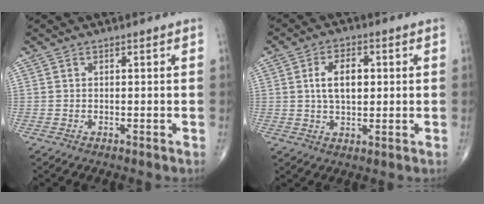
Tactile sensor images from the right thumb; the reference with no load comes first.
{"total": 7.4, "force": [1.2, 4.2, 6.0], "torque": [-0.092, 0.005, 0.020]}